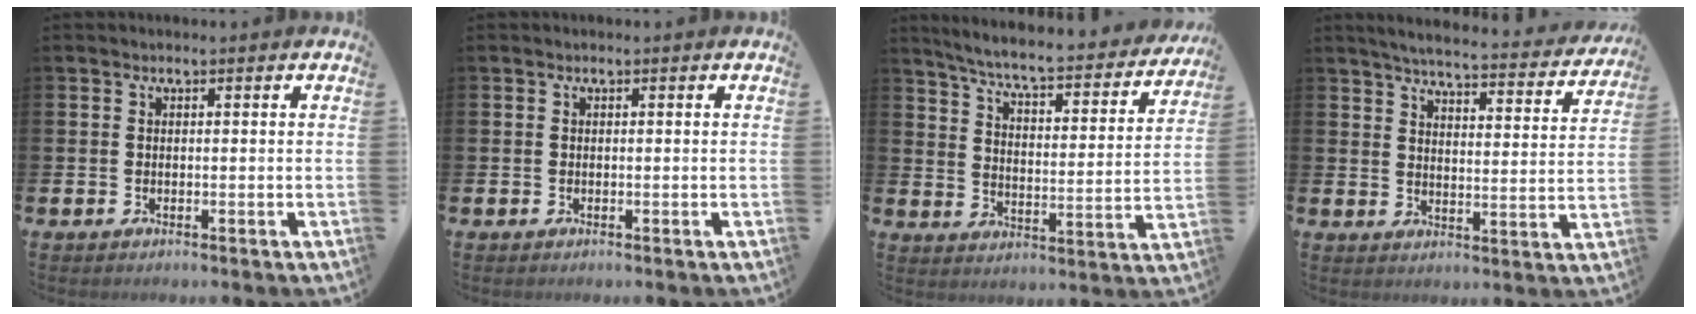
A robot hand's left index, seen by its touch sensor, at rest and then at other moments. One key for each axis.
{"total": 0.0}
{"total": 6.5, "fx": 5.9, "fy": 0.5, "fz": 2.6, "tx": -0.082, "ty": -0.044, "tz": 0.096}
{"total": 5.1, "fx": 4.8, "fy": 0.4, "fz": 1.7, "tx": -0.051, "ty": -0.036, "tz": 0.078}